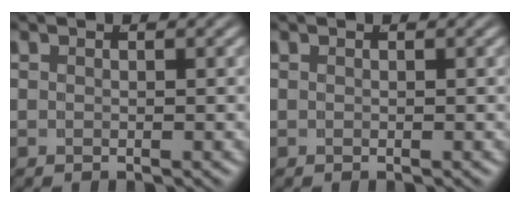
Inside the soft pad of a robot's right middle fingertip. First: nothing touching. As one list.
[{"total": 0.0}]